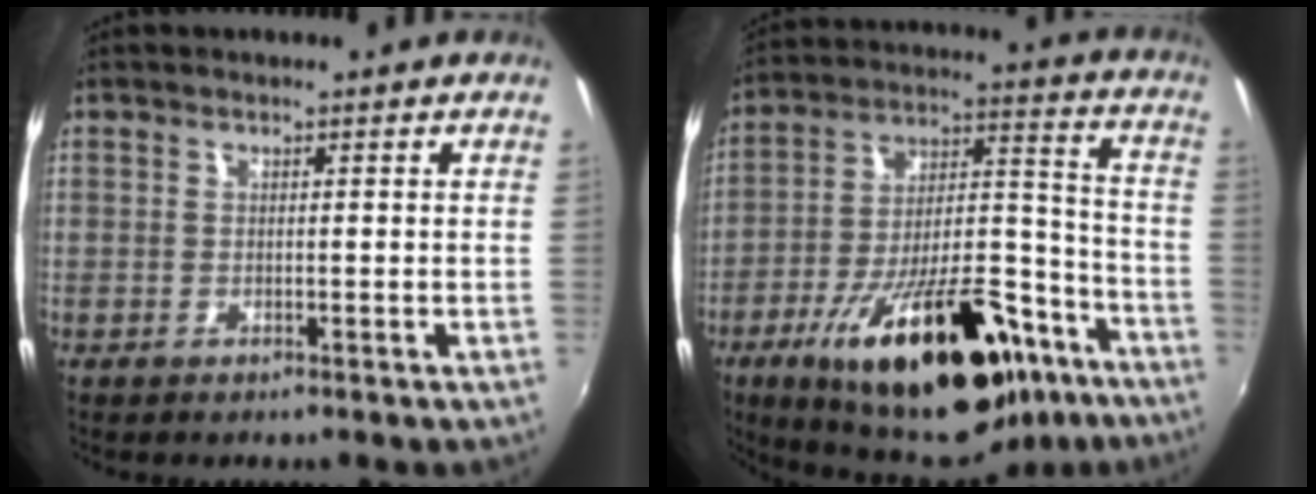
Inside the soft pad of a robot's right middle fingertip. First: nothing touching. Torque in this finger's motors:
{"motor_torque": [1.73, -0.41, 0.50, 0.21]}